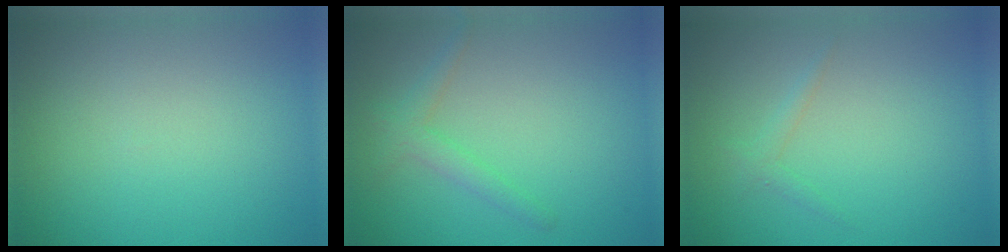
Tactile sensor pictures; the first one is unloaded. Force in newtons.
{"total": 1.8, "press": 1.8, "slide": 0.0}
{"total": 0.9, "press": 0.9, "slide": 0.0}